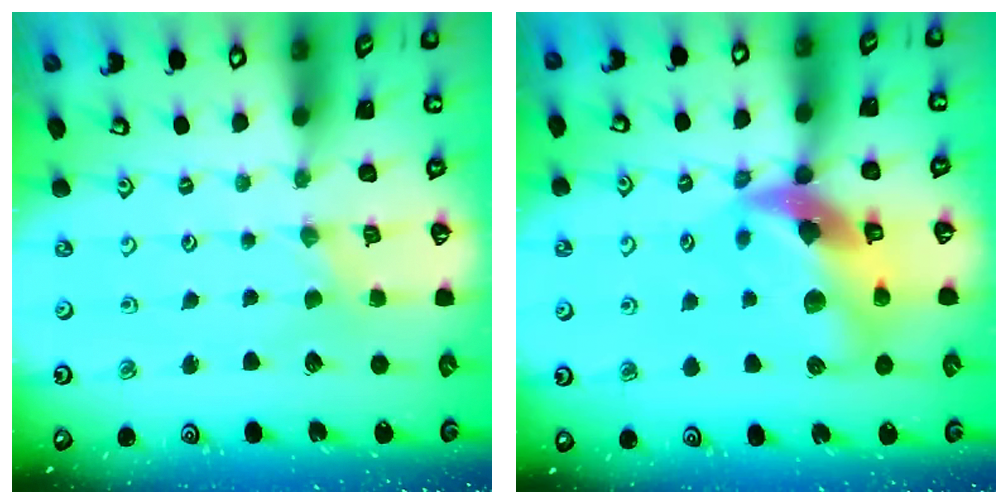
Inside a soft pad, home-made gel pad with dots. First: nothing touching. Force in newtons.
{"total": 16.0, "press": 15.8, "slide": 2.4}